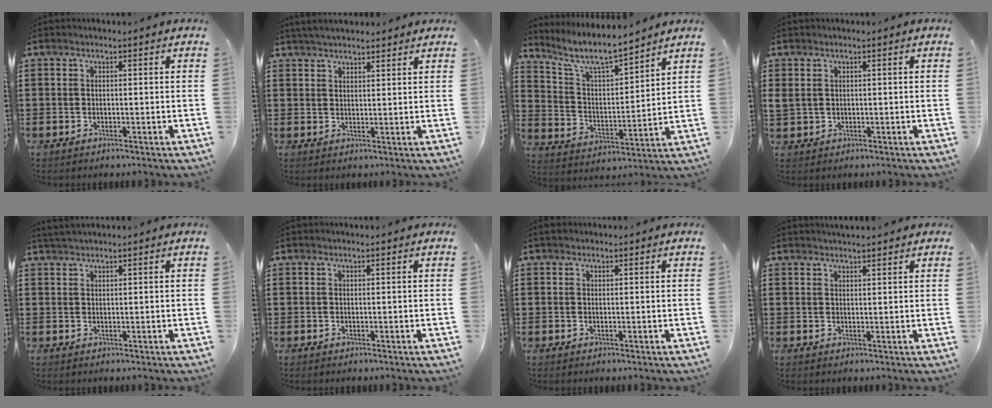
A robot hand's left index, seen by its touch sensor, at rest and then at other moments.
{"total": 3.2, "force": [3.1, 0.4, 0.9], "torque": [-0.024, 0.000, 0.059]}
{"total": 8.1, "force": [7.0, 1.5, 4.0], "torque": [-0.105, -0.041, 0.120]}
{"total": 1.2, "force": [0.6, 0.9, 0.5], "torque": [-0.014, 0.005, 0.011]}
{"total": 1.5, "force": [1.3, 0.0, 0.6], "torque": [-0.013, 0.000, 0.026]}
{"total": 0.0}
{"total": 0.7, "force": [0.5, 0.4, 0.3], "torque": [-0.007, 0.004, 0.009]}
{"total": 1.6, "force": [1.5, 0.2, 0.2], "torque": [-0.008, 0.004, 0.030]}